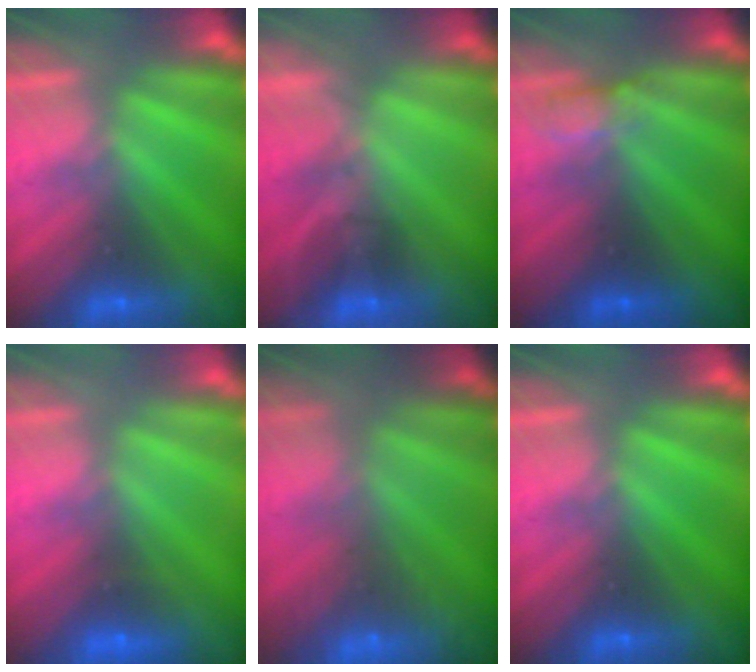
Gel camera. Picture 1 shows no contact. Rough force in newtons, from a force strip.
{"total": 1.7}
{"total": 2.4}
{"total": 1.8}
{"total": 7.6}
{"total": 0.0}